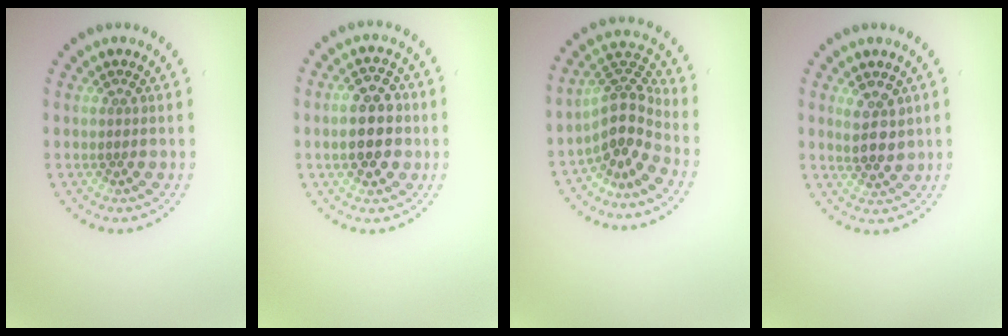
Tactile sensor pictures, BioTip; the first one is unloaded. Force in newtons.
{"total": 5.1, "press": 5.1, "slide": 0.3}
{"total": 3.7, "press": 2.7, "slide": 2.5}
{"total": 2.7, "press": 2.5, "slide": 1.0}